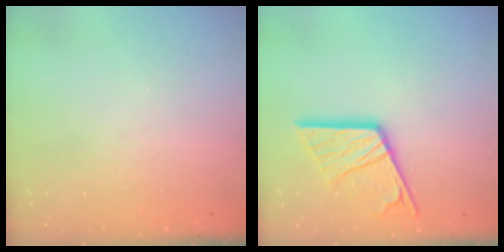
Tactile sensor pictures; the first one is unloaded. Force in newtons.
{"total": 16.3, "press": 16.2, "slide": 1.5}